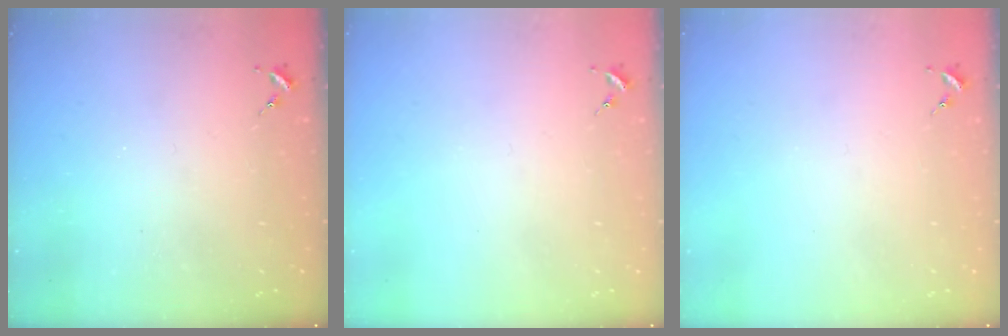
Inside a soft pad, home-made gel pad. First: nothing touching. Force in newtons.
{"total": 0.0}
{"total": 0.0}